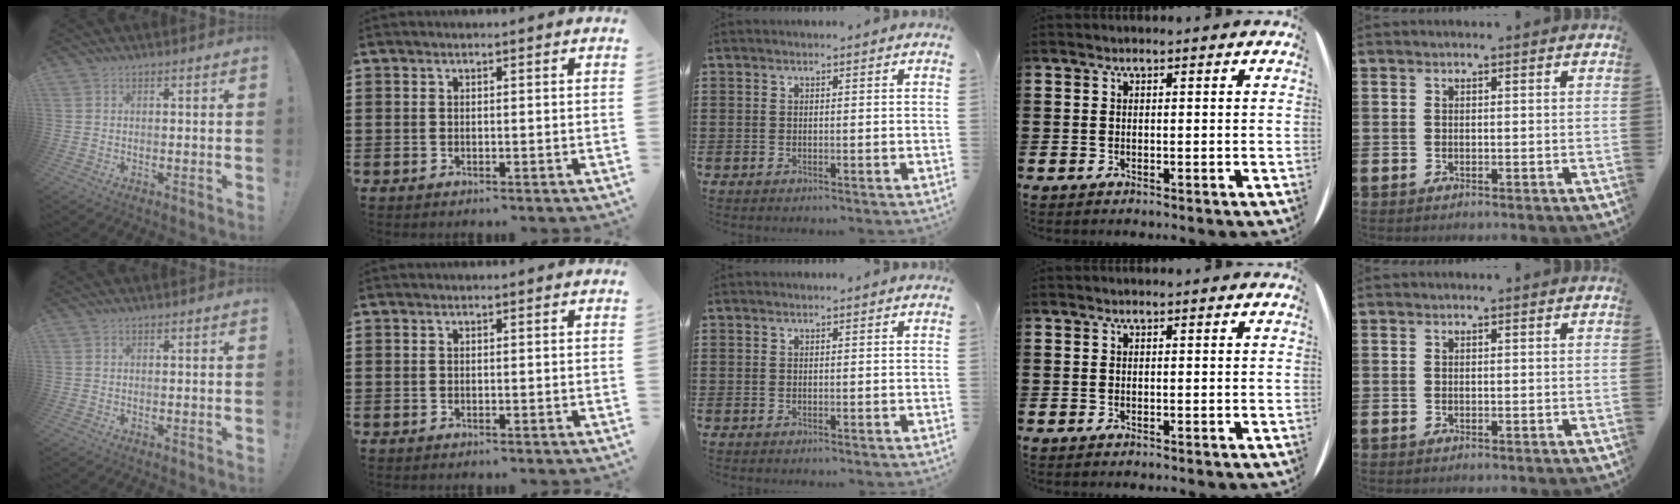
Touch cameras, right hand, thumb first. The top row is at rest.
{}